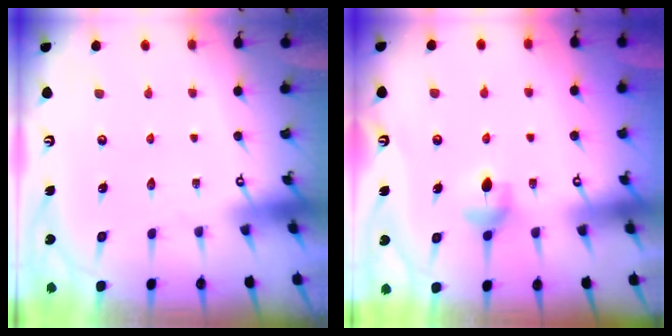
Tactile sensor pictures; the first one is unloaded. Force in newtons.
{"total": 6.6, "press": 6.5, "slide": 0.9}